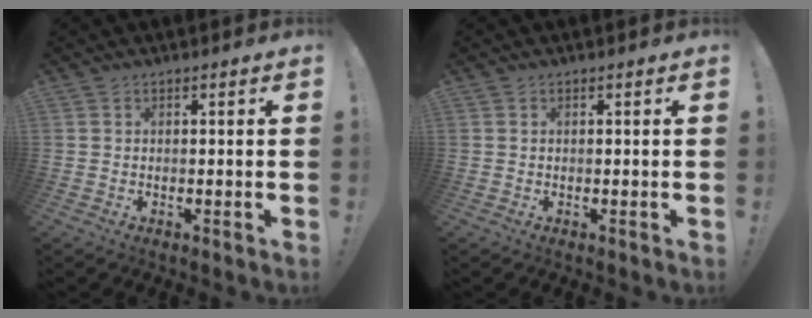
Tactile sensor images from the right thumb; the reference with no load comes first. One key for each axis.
{"total": 0.0}